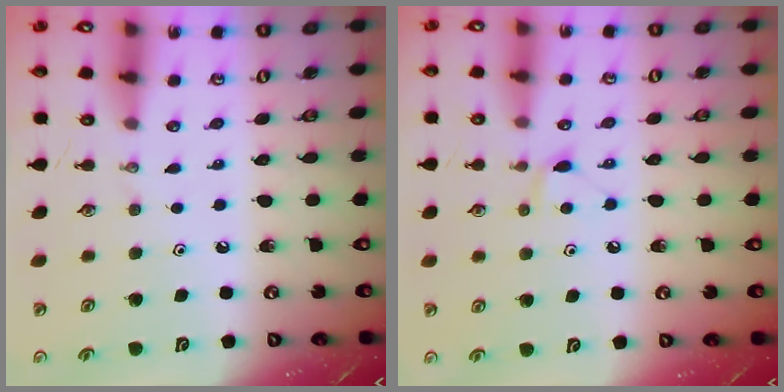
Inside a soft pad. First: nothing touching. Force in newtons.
{"total": 6.9, "press": 6.8, "slide": 0.7}